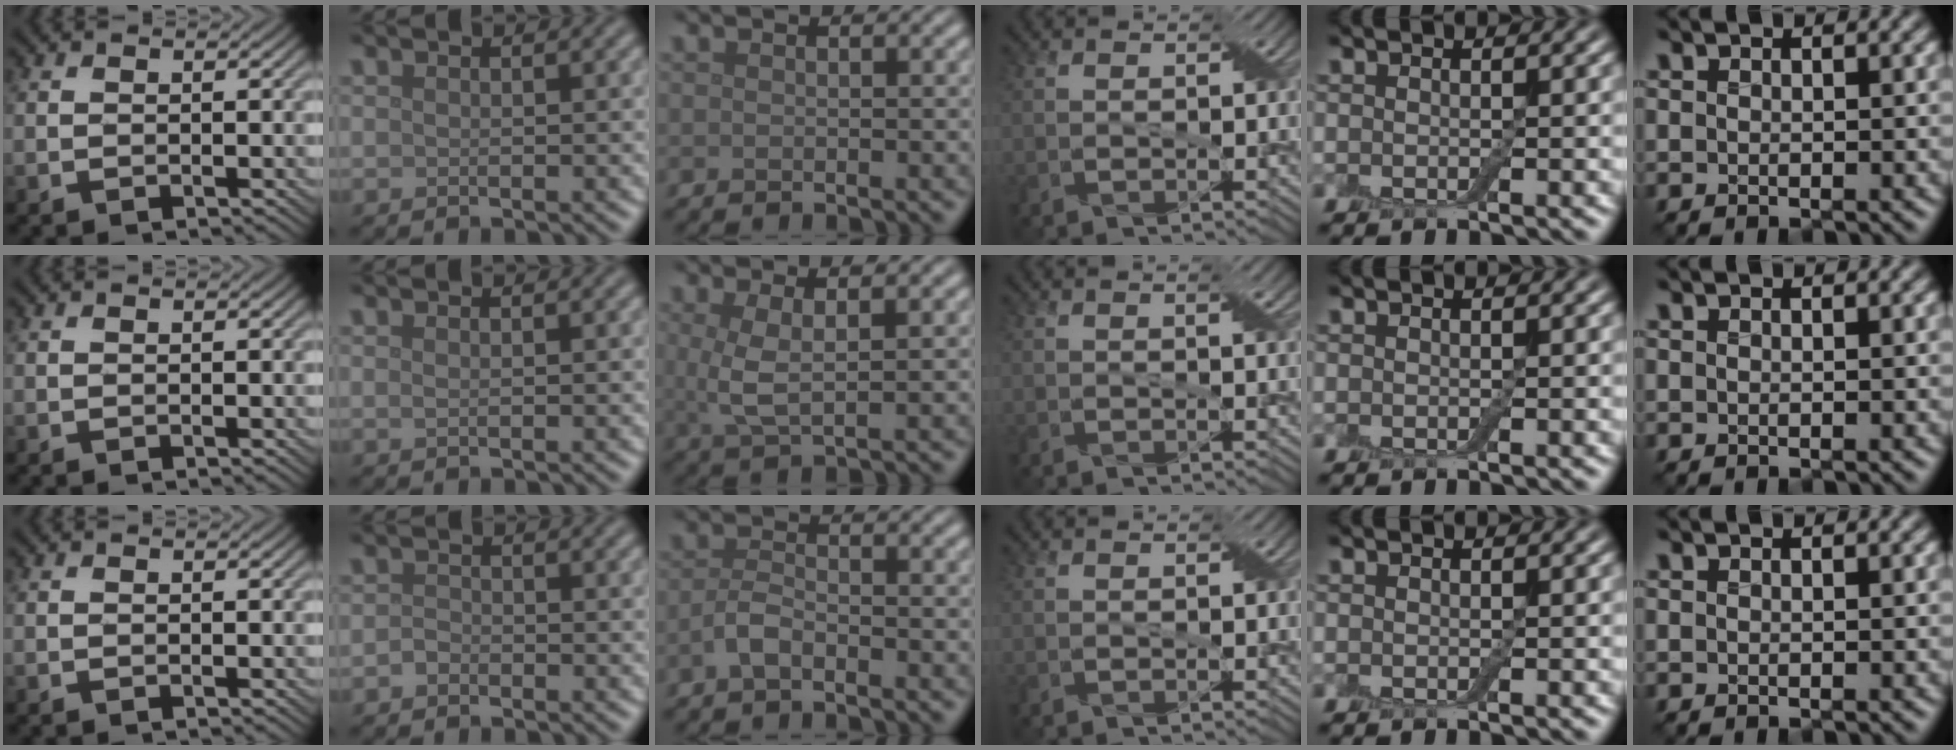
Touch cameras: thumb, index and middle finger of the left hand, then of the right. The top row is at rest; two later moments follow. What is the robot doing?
{"motion": "extract", "object": "drawer"}